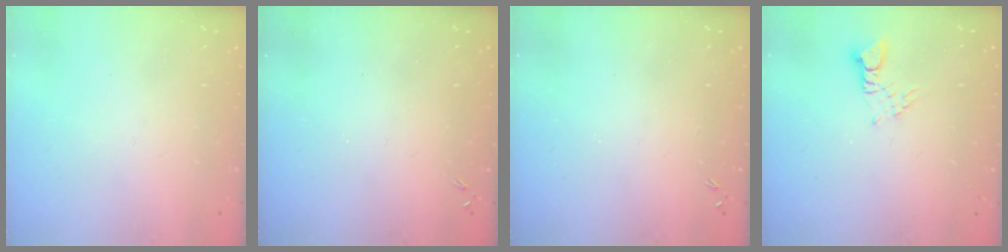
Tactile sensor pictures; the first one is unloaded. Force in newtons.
{"total": 0.0}
{"total": 0.0}
{"total": 2.9, "press": 2.9, "slide": 0.2}